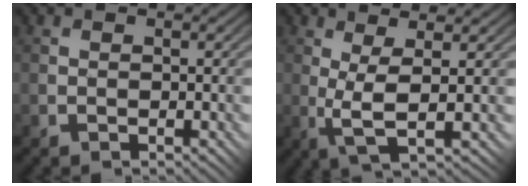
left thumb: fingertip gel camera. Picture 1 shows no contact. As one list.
[{"total": 3.3, "force": [1.3, -0.8, 3.0], "torque": [-0.071, 0.010, 0.023]}]